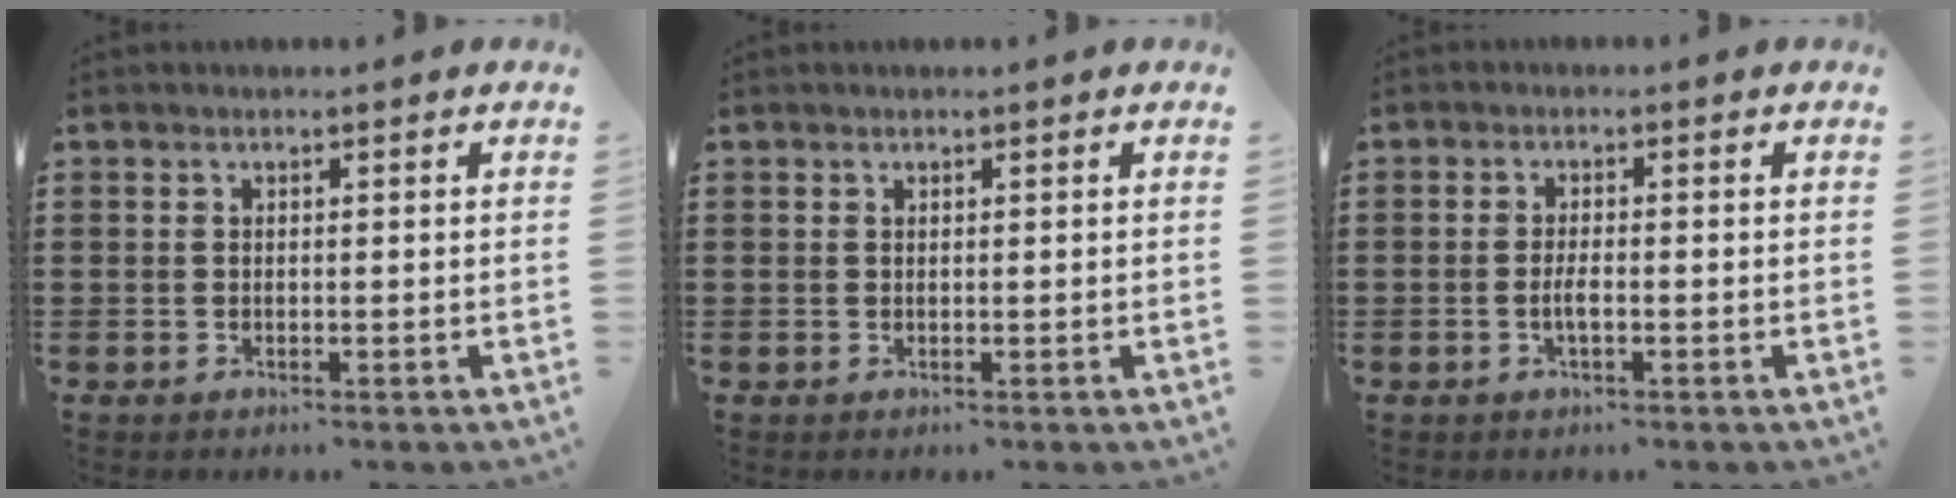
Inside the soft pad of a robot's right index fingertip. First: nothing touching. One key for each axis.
{"total": 0.0}
{"total": 2.2, "fx": -0.7, "fy": 0.5, "fz": 2.0, "tx": -0.044, "ty": -0.003, "tz": -0.014}